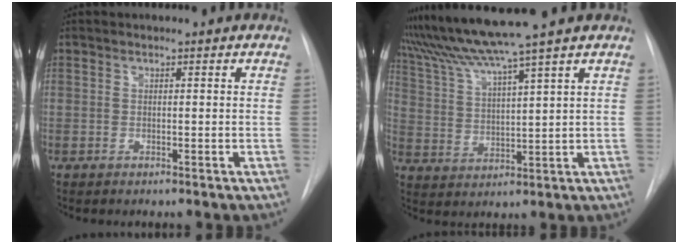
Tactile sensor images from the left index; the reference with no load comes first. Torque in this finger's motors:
{"motor_torque": [0.53, -0.51, 0.96, 0.21]}